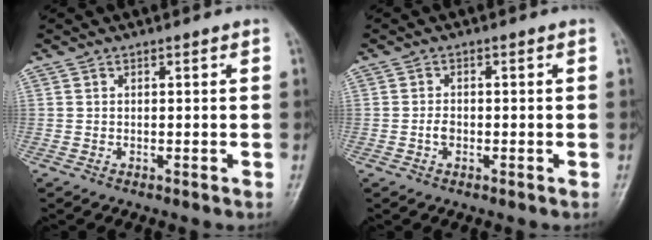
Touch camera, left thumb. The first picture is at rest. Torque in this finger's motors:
{"motor_torque": [-0.26, 0.17, 0.23, 0.16, 0.00]}